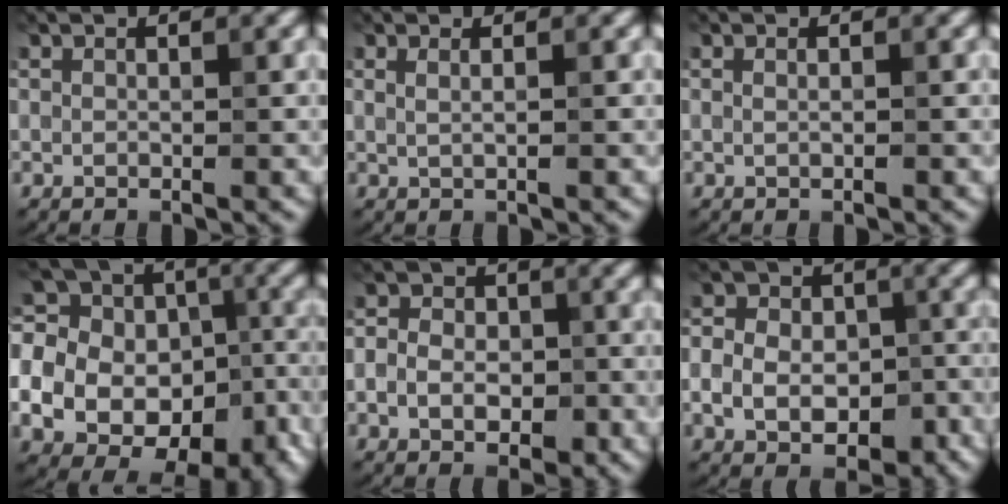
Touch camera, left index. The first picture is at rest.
{"total": 1.8, "force": [0.7, 0.9, 1.4], "torque": [-0.006, -0.006, -0.005]}
{"total": 0.9, "force": [0.3, 0.4, 0.7], "torque": [-0.004, -0.007, -0.001]}
{"total": 18.4, "force": [-6.1, 14.9, 9.0], "torque": [-0.200, -0.019, -0.081]}
{"total": 4.8, "force": [-0.8, 3.6, 3.1], "torque": [-0.030, 0.000, -0.027]}
{"total": 8.9, "force": [-2.5, 6.7, 5.3], "torque": [-0.067, 0.000, -0.061]}